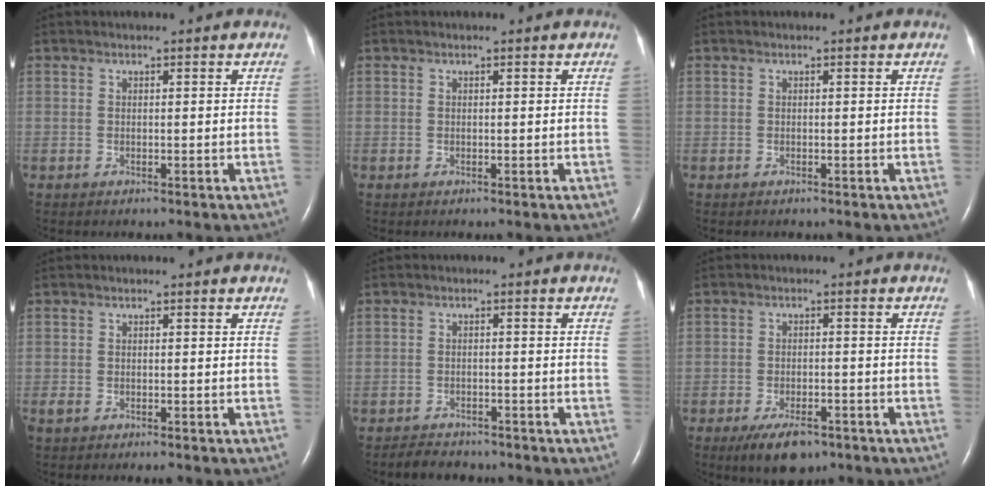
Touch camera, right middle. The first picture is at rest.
{"total": 0.0}
{"total": 0.0}
{"total": 2.2, "force": [-1.6, 0.9, 1.3], "torque": [-0.029, -0.005, -0.023]}
{"total": 4.1, "force": [-3.7, 1.6, 0.8], "torque": [-0.019, -0.005, -0.055]}
{"total": 6.3, "force": [-4.4, 2.5, 3.9], "torque": [-0.072, -0.006, -0.068]}